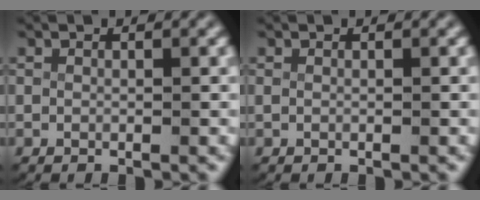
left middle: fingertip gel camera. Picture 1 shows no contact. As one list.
[{"total": 0.0}]